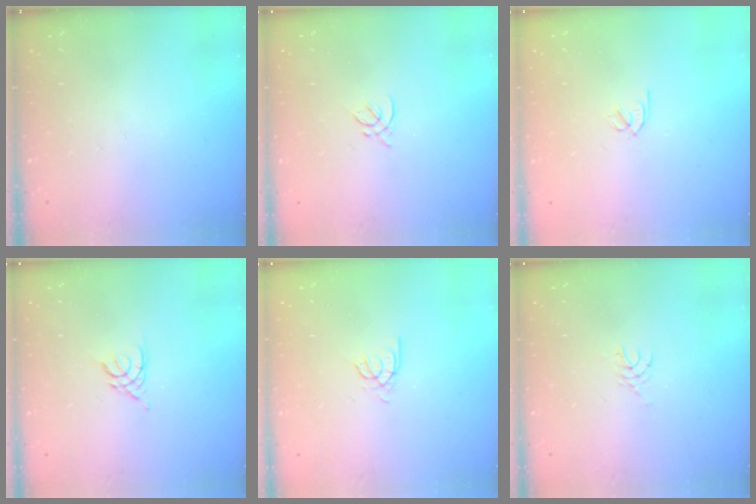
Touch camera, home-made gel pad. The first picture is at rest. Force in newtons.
{"total": 2.0, "press": 1.9, "slide": 0.7}
{"total": 1.8, "press": 1.7, "slide": 0.5}
{"total": 3.6, "press": 3.5, "slide": 0.7}
{"total": 2.6, "press": 2.6, "slide": 0.2}
{"total": 3.3, "press": 3.3, "slide": 0.4}